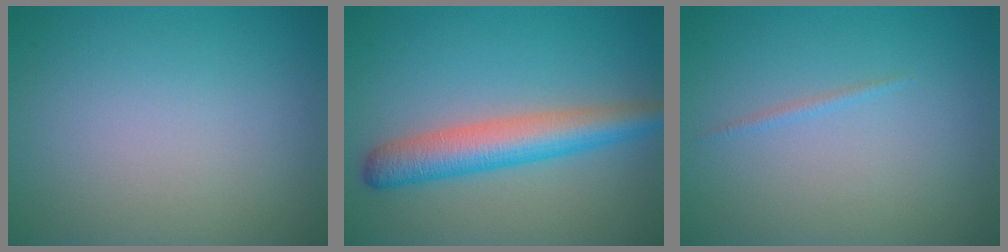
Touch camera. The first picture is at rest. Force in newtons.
{"total": 5.2, "press": 5.2, "slide": 0.2}
{"total": 0.6, "press": 0.6, "slide": 0.1}